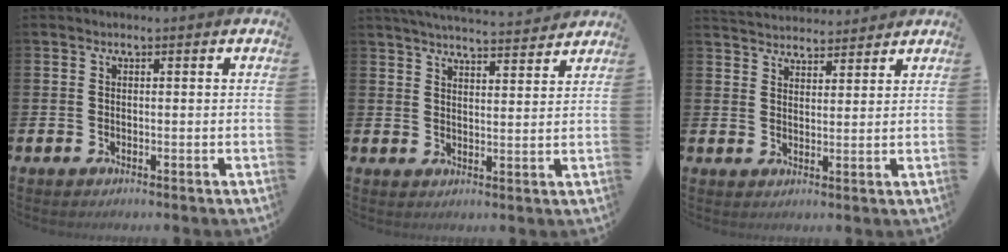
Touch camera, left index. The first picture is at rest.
{"total": 4.9, "force": [4.9, 0.1, 0.5], "torque": [-0.016, -0.034, 0.085]}
{"total": 4.0, "force": [3.9, 0.8, -0.2], "torque": [-0.008, -0.019, 0.071]}